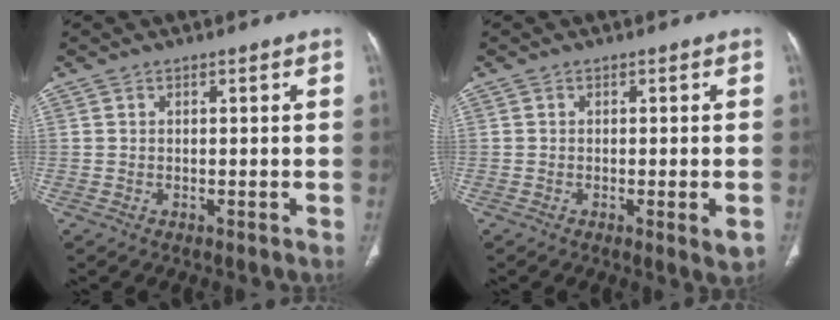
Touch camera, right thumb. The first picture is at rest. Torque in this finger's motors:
{"motor_torque": [-0.06, 0.26, -0.16, 0.35, -0.07]}